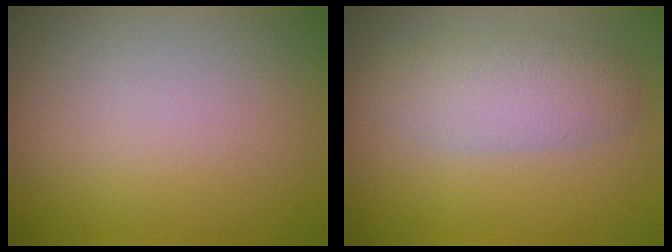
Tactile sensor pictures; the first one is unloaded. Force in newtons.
{"total": 3.4, "press": 3.4, "slide": 0.0}